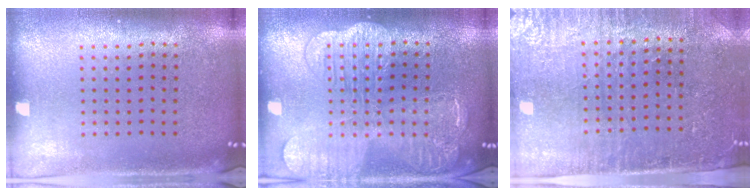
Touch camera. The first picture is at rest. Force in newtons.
{"total": 3.9, "press": 3.8, "slide": 0.6}
{"total": 3.2, "press": 3.0, "slide": 1.3}